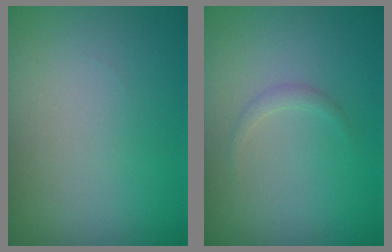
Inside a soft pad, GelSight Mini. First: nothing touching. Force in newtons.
{"total": 0.8, "press": 0.8, "slide": 0.0}